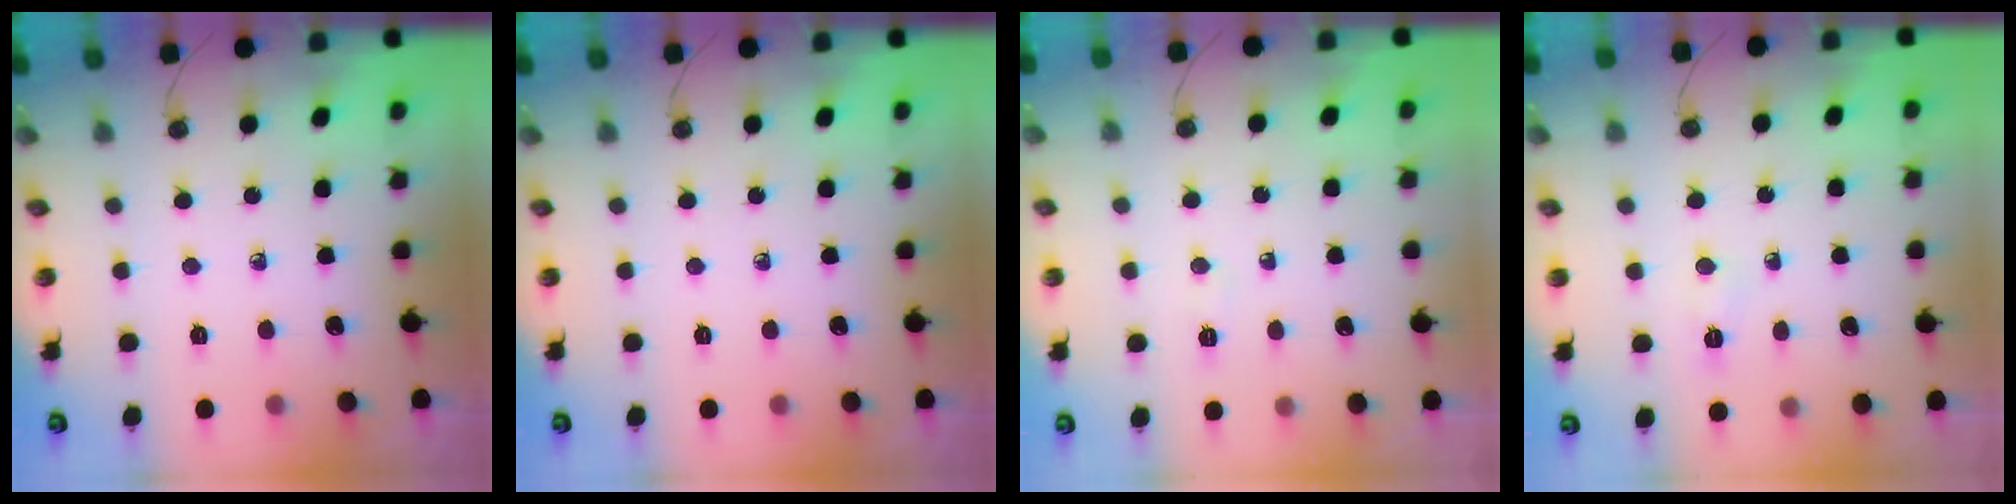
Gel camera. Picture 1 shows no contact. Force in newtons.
{"total": 0.0}
{"total": 4.0, "press": 3.5, "slide": 2.1}
{"total": 3.6, "press": 3.6, "slide": 0.5}